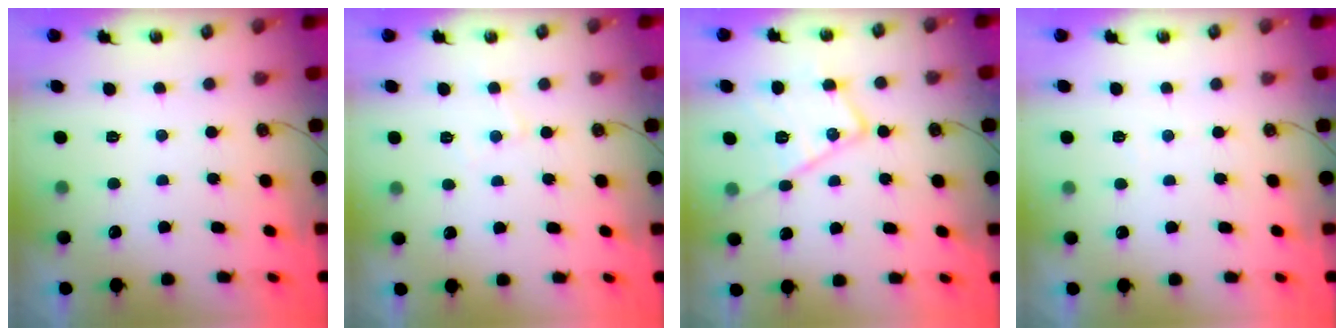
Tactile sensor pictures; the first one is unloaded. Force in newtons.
{"total": 5.8, "press": 5.7, "slide": 0.8}
{"total": 15.4, "press": 15.4, "slide": 0.7}
{"total": 2.0, "press": 2.0, "slide": 0.3}